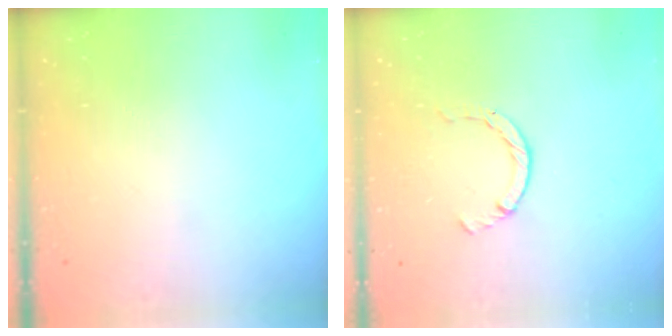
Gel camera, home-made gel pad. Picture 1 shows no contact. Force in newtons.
{"total": 2.1, "press": 2.1, "slide": 0.3}